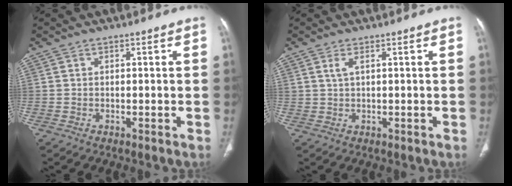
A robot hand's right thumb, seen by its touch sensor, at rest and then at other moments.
{"total": 1.8, "force": [0.8, 0.6, 1.4], "torque": [-0.036, 0.001, 0.023]}